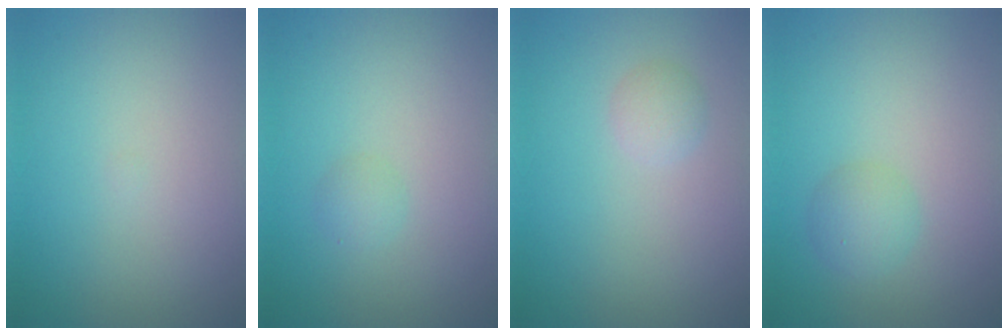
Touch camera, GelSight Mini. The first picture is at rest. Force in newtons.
{"total": 1.0, "press": 1.0, "slide": 0.1}
{"total": 1.3, "press": 1.3, "slide": 0.1}
{"total": 1.8, "press": 1.8, "slide": 0.1}